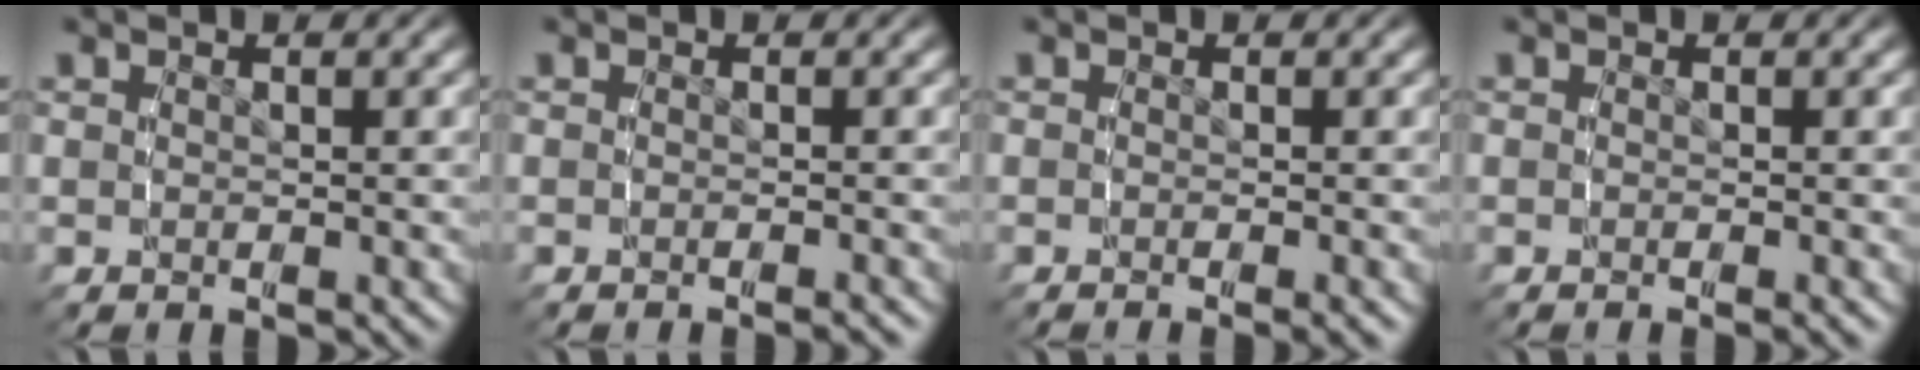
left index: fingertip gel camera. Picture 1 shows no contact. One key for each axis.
{"total": 1.5, "fx": -1.2, "fy": 0.1, "fz": 0.7, "tx": -0.006, "ty": 0.004, "tz": -0.022}
{"total": 1.8, "fx": -1.4, "fy": 0.2, "fz": 1.2, "tx": -0.010, "ty": 0.000, "tz": -0.021}
{"total": 1.4, "fx": -1.1, "fy": 0.2, "fz": 0.9, "tx": -0.004, "ty": 0.003, "tz": -0.018}